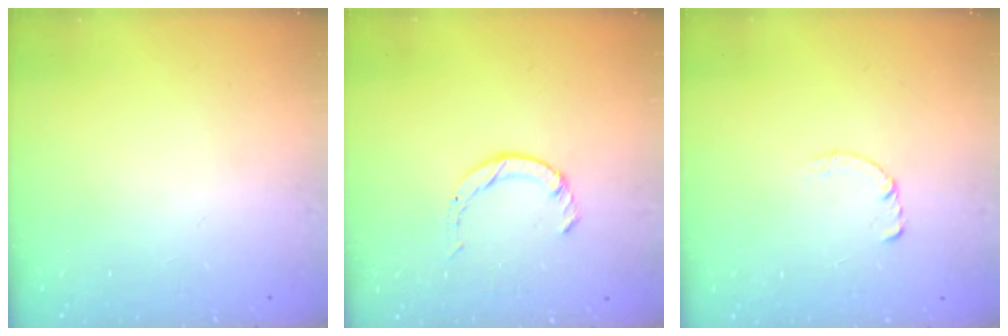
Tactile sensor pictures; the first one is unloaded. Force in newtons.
{"total": 1.7, "press": 1.7, "slide": 0.2}
{"total": 0.7, "press": 0.6, "slide": 0.1}